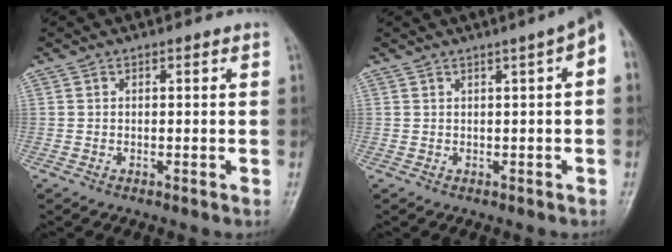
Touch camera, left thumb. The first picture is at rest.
{"total": 4.3, "force": [1.2, 0.5, 4.1], "torque": [-0.045, 0.018, 0.010]}